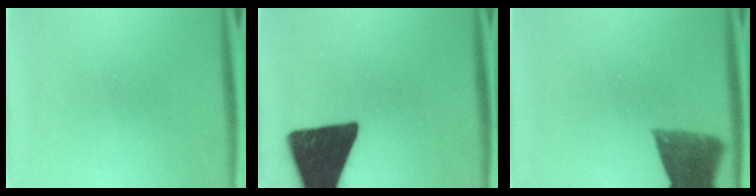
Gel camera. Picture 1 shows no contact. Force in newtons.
{"total": 18.0}
{"total": 8.2}